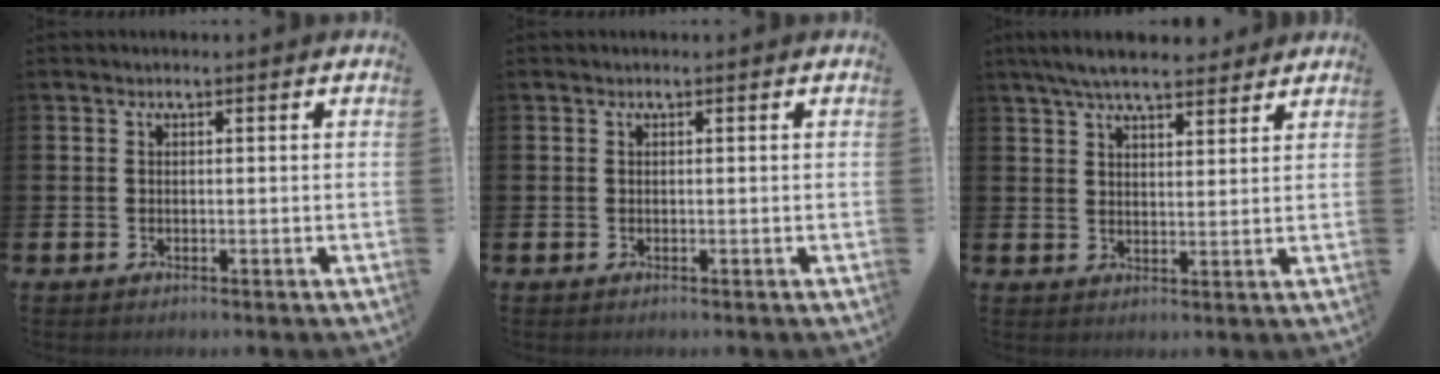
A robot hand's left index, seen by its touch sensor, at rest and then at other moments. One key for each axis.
{"total": 0.0}
{"total": 6.4, "fx": 5.9, "fy": 1.3, "fz": 2.1, "tx": -0.054, "ty": -0.017, "tz": 0.109}